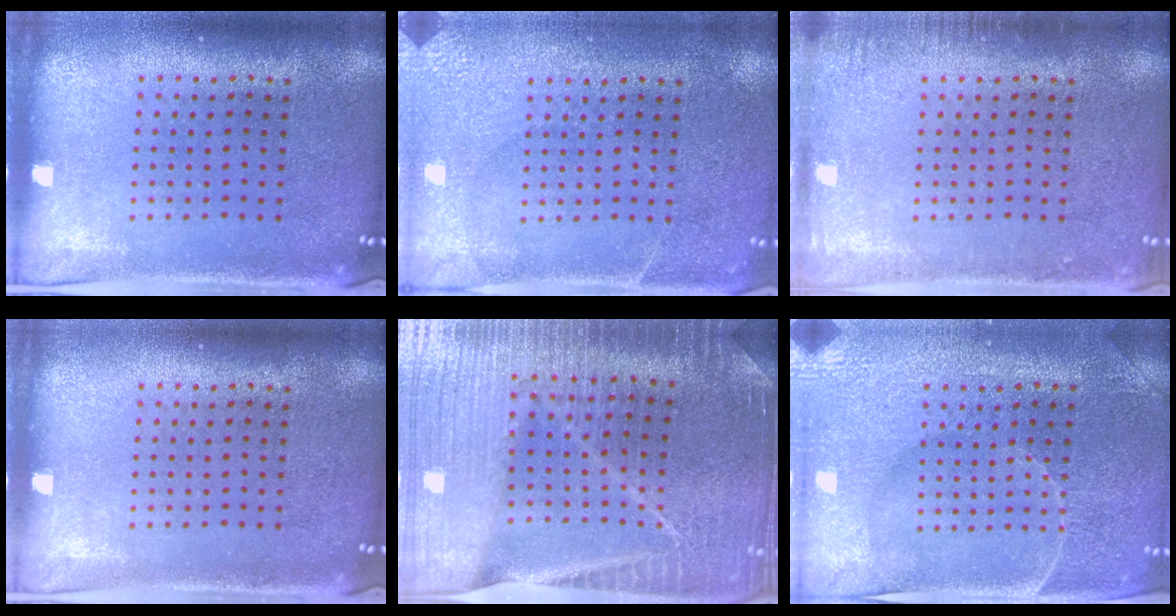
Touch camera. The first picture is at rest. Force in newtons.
{"total": 3.6, "press": 3.6, "slide": 0.4}
{"total": 1.5, "press": 1.4, "slide": 0.2}
{"total": 0.0}
{"total": 3.9, "press": 3.8, "slide": 0.9}
{"total": 3.5, "press": 3.5, "slide": 0.6}